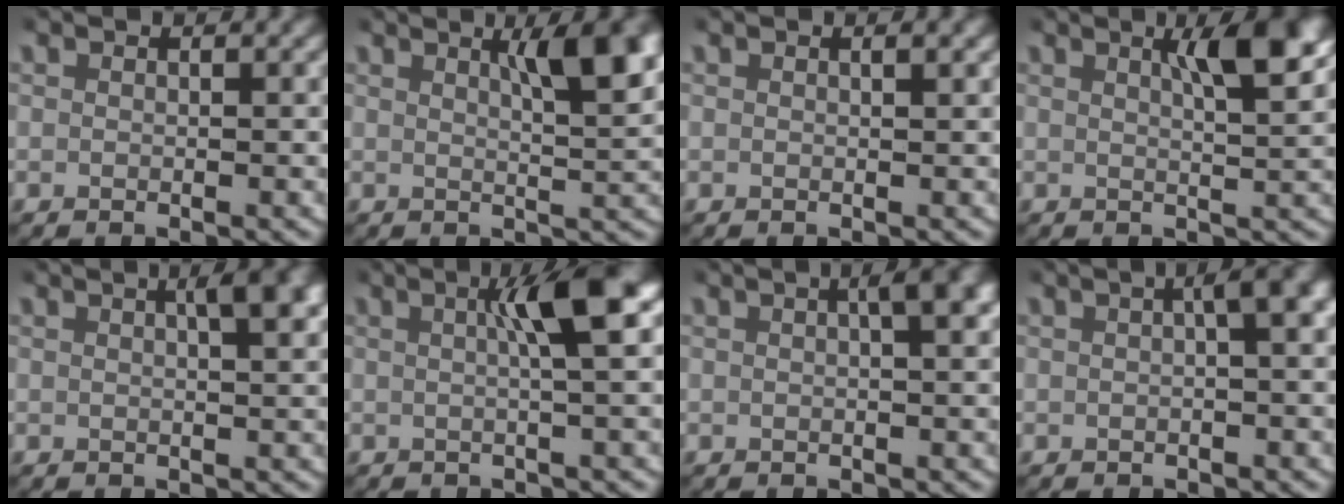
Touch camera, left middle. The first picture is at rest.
{"total": 6.0, "force": [2.5, 1.5, 5.3], "torque": [-0.076, 0.001, 0.037]}
{"total": 0.7, "force": [0.3, -0.1, 0.6], "torque": [-0.007, 0.002, 0.006]}
{"total": 5.4, "force": [2.2, 1.1, 4.8], "torque": [-0.072, 0.003, 0.031]}
{"total": 5.5, "force": [1.9, 1.9, 4.8], "torque": [-0.057, 0.018, 0.020]}
{"total": 5.7, "force": [1.0, 0.8, 5.6], "torque": [-0.083, 0.017, 0.007]}
{"total": 4.6, "force": [1.2, 1.4, 4.3], "torque": [-0.047, 0.020, 0.009]}
{"total": 4.8, "force": [0.8, 1.3, 4.5], "torque": [-0.046, 0.023, 0.004]}